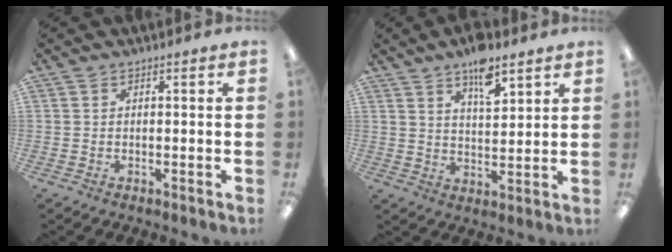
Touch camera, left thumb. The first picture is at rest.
{"total": 9.1, "force": [6.3, 3.6, 5.5], "torque": [-0.076, -0.036, 0.105]}